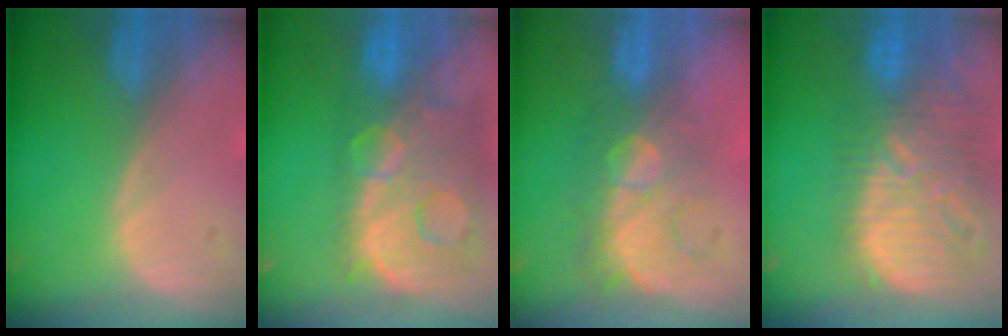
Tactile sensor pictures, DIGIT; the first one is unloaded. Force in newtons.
{"total": 13.8, "press": 11.2, "slide": 8.1}
{"total": 8.8, "press": 7.6, "slide": 4.5}
{"total": 13.2, "press": 11.5, "slide": 6.7}